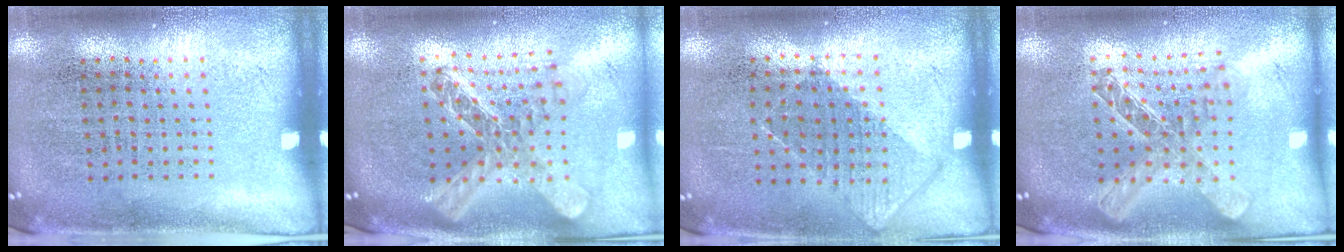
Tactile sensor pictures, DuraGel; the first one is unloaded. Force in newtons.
{"total": 2.4, "press": 1.9, "slide": 1.4}
{"total": 0.8, "press": 0.7, "slide": 0.4}
{"total": 2.1, "press": 1.7, "slide": 1.2}